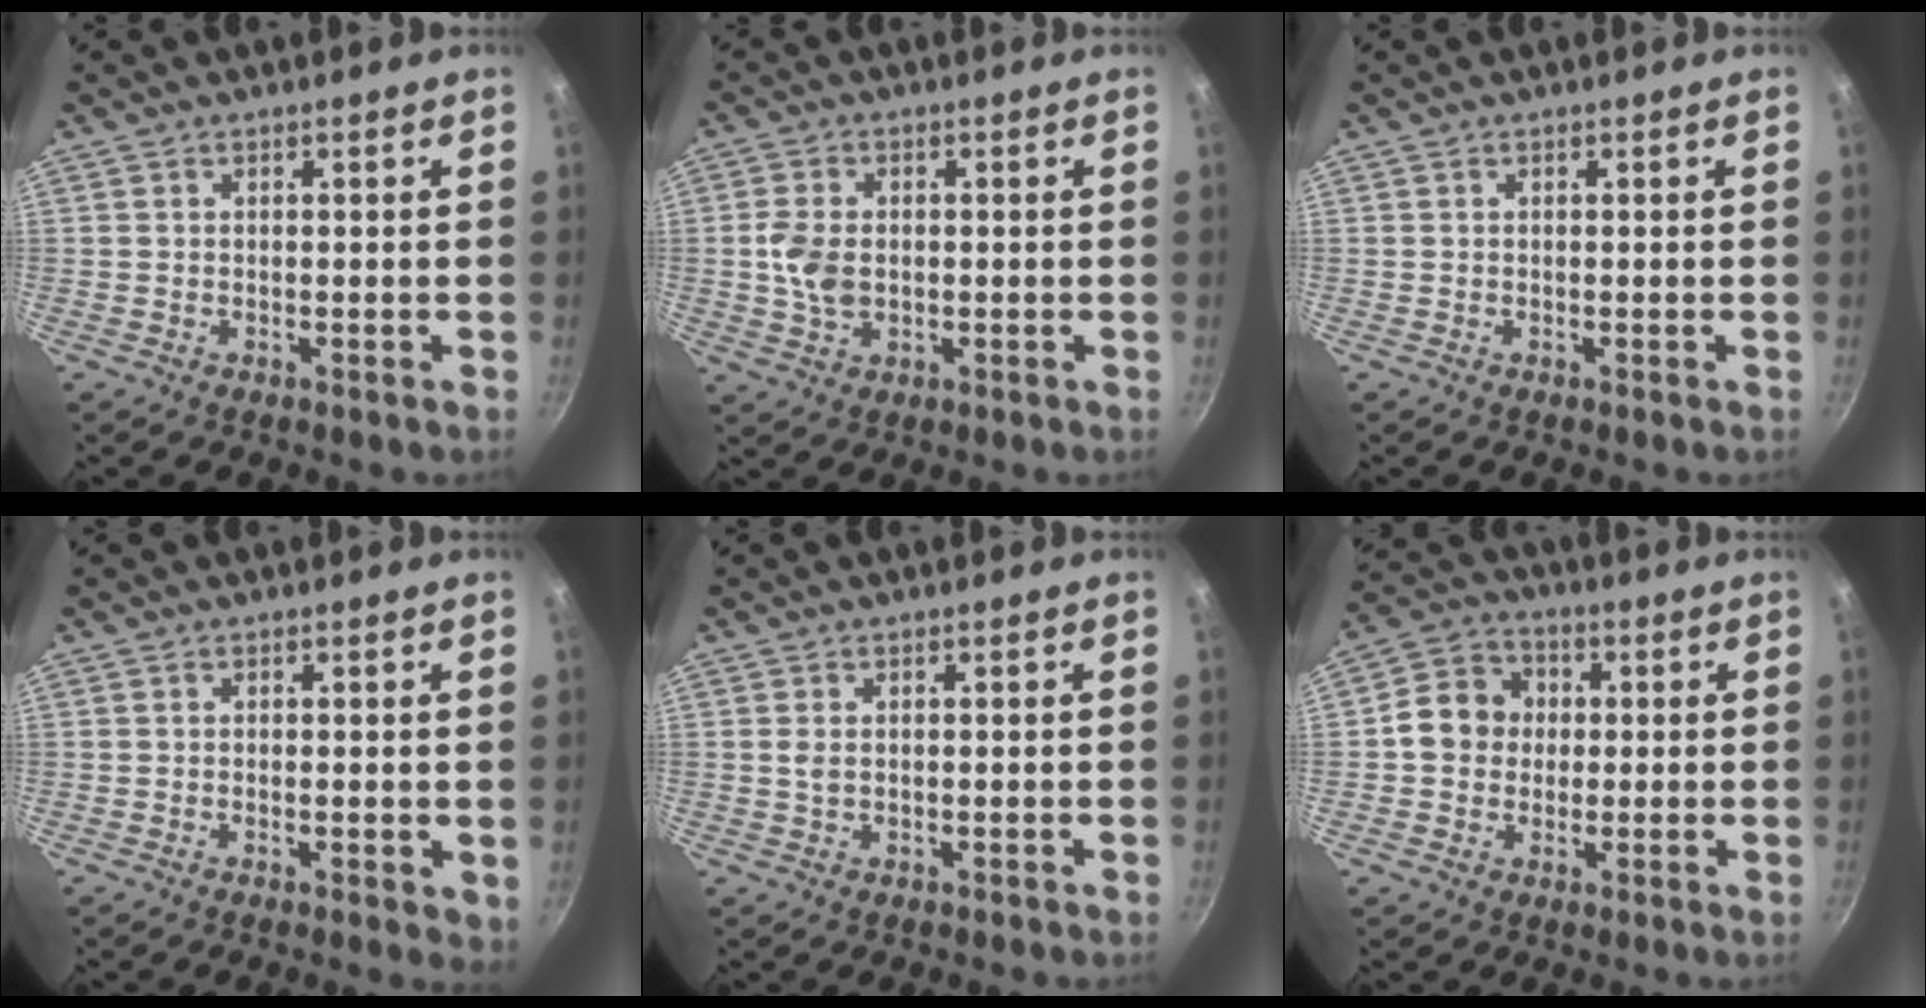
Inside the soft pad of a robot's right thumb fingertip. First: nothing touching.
{"total": 6.2, "force": [-0.1, 4.3, 4.4], "torque": [-0.082, 0.003, -0.005]}
{"total": 0.0}
{"total": 2.4, "force": [-0.1, 1.0, 2.2], "torque": [-0.028, -0.007, -0.002]}
{"total": 1.3, "force": [0.2, 0.8, 1.0], "torque": [-0.022, 0.001, 0.004]}
{"total": 9.0, "force": [0.4, 8.0, 4.2], "torque": [-0.041, 0.016, -0.013]}